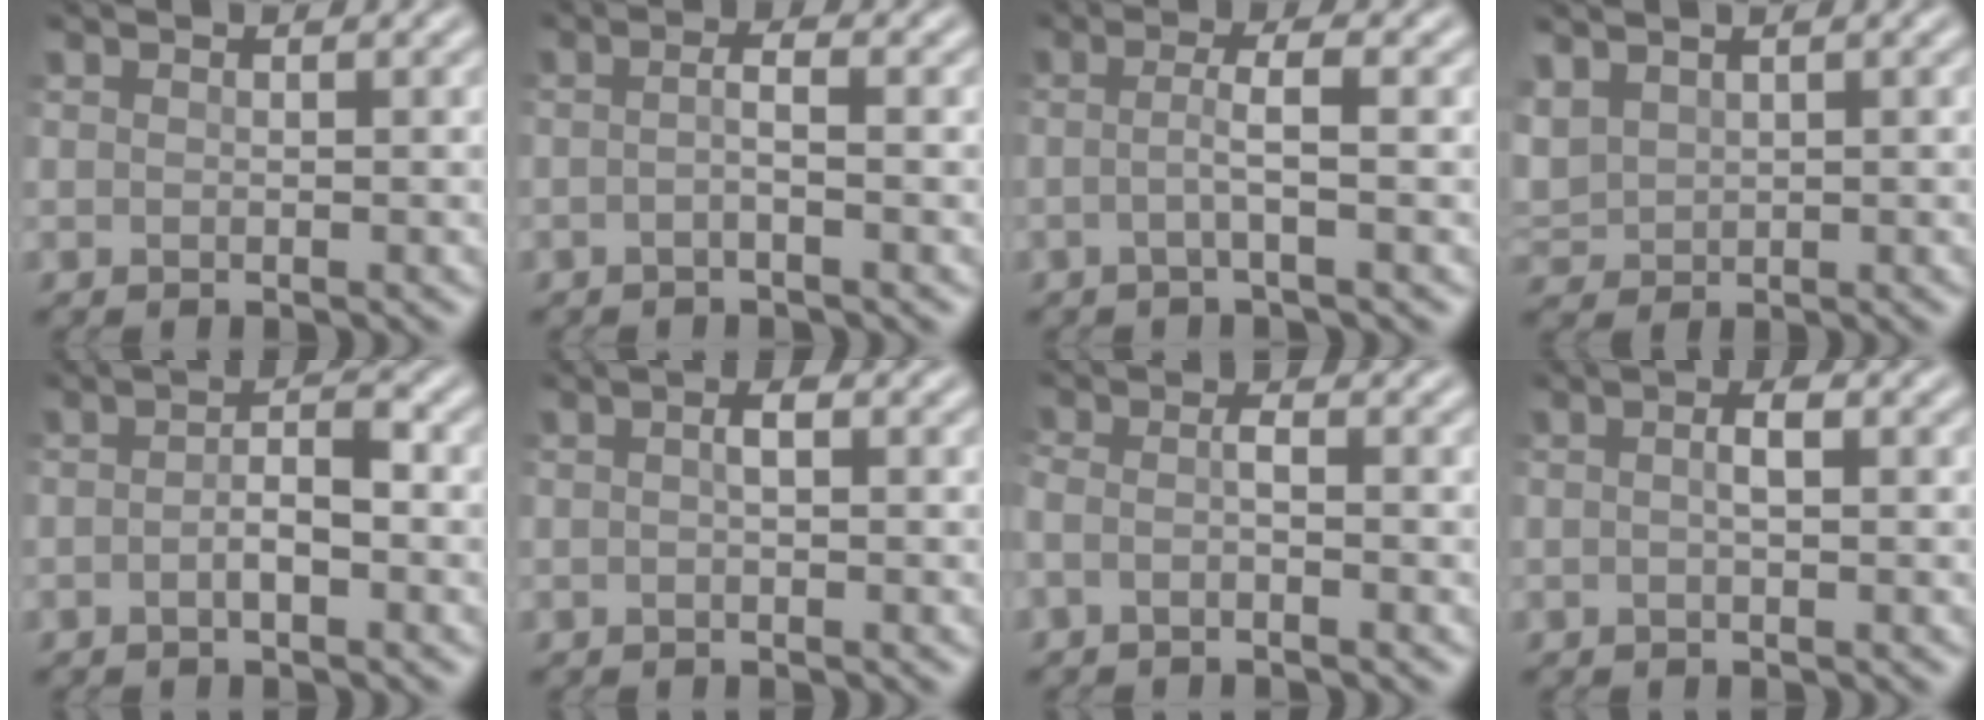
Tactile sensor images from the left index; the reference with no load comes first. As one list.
[{"total": 1.7, "force": [-0.5, 0.3, 1.6], "torque": [-0.030, 0.001, -0.017]}, {"total": 2.5, "force": [-0.5, 0.4, 2.4], "torque": [-0.046, 0.000, -0.017]}, {"total": 2.7, "force": [1.4, 1.8, 1.4], "torque": [-0.045, 0.006, 0.029]}, {"total": 2.6, "force": [-1.0, 0.8, 2.3], "torque": [-0.045, 0.003, -0.024]}, {"total": 1.3, "force": [-0.2, 0.4, 1.2], "torque": [-0.024, 0.003, -0.008]}, {"total": 1.8, "force": [-1.1, 0.5, 1.3], "torque": [-0.032, 0.000, -0.028]}, {"total": 1.7, "force": [-0.2, 0.5, 1.6], "torque": [-0.023, -0.004, -0.007]}]